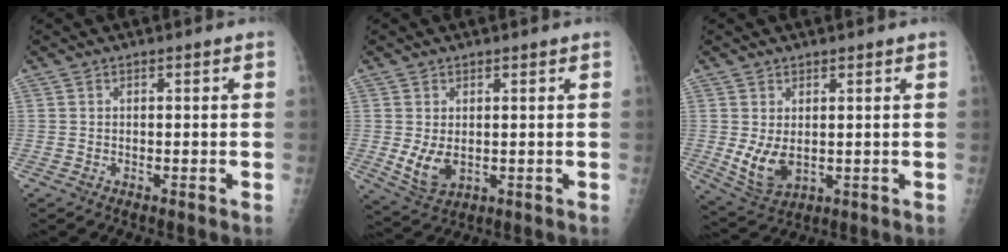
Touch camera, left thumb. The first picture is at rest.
{"total": 5.3, "force": [0.2, 3.7, 3.9], "torque": [-0.066, -0.016, 0.019]}
{"total": 6.3, "force": [0.5, 4.2, 4.7], "torque": [-0.083, -0.018, 0.028]}